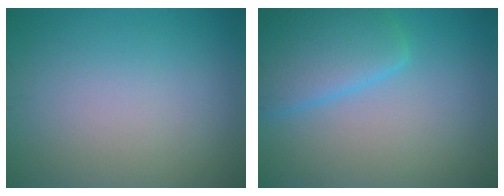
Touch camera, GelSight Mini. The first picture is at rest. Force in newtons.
{"total": 5.3, "press": 5.3, "slide": 0.2}